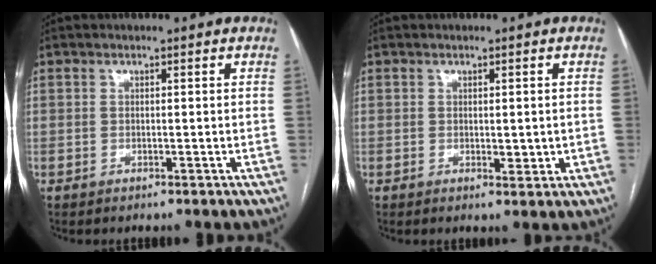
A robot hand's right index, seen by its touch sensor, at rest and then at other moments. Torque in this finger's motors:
{"motor_torque": [-0.04, 0.16, 0.03, 0.01]}